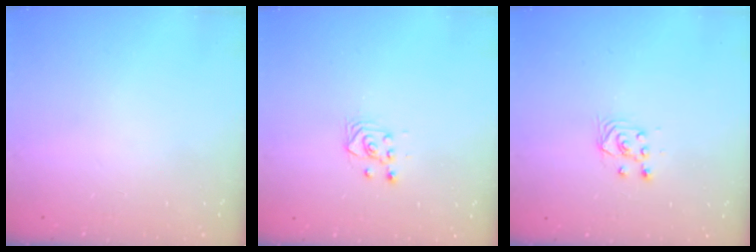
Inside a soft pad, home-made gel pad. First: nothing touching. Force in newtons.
{"total": 3.2, "press": 3.1, "slide": 0.7}
{"total": 2.9, "press": 2.7, "slide": 1.0}